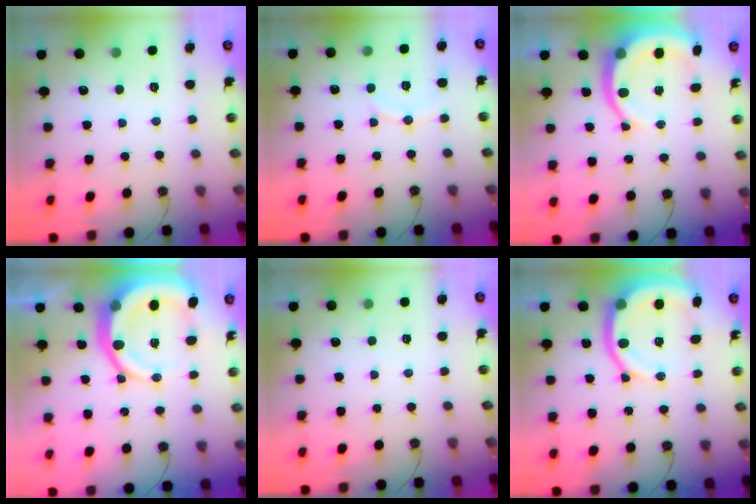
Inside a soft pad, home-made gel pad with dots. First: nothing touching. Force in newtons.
{"total": 6.8, "press": 6.8, "slide": 0.7}
{"total": 11.0, "press": 10.9, "slide": 2.0}
{"total": 18.2, "press": 17.9, "slide": 3.2}
{"total": 2.9, "press": 2.9, "slide": 0.2}
{"total": 13.2, "press": 13.0, "slide": 2.3}